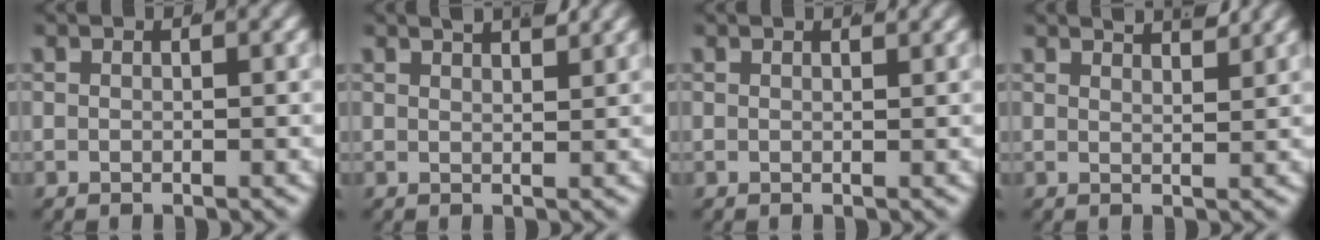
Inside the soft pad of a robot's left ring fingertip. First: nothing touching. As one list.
[{"total": 2.2, "force": [1.9, -0.2, 1.1], "torque": [-0.009, -0.001, 0.034]}, {"total": 0.6, "force": [0.5, -0.2, 0.2], "torque": [0.005, -0.001, 0.007]}, {"total": 2.4, "force": [2.2, -0.3, 0.9], "torque": [-0.007, -0.007, 0.041]}]